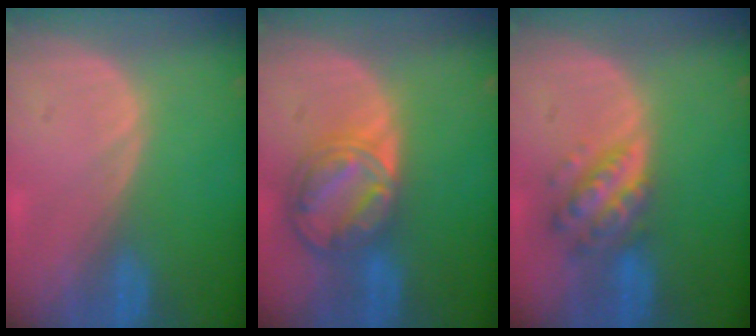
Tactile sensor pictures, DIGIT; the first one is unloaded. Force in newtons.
{"total": 8.7, "press": 7.4, "slide": 4.6}
{"total": 6.3, "press": 5.7, "slide": 2.6}